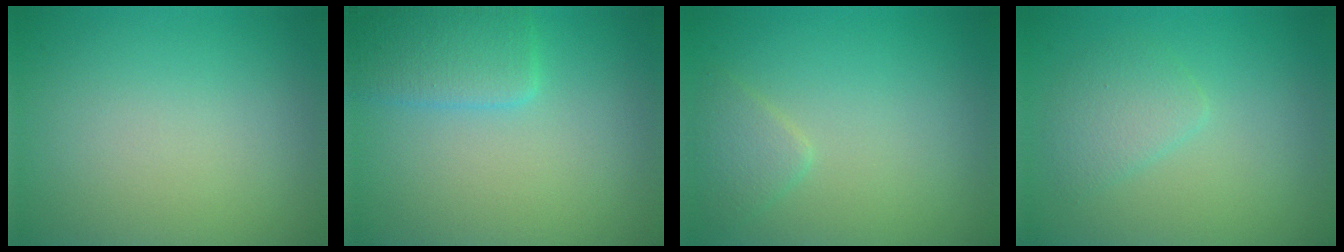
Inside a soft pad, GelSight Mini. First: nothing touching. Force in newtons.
{"total": 3.2, "press": 3.2, "slide": 0.0}
{"total": 1.6, "press": 1.6, "slide": 0.1}
{"total": 2.0, "press": 2.0, "slide": 0.1}